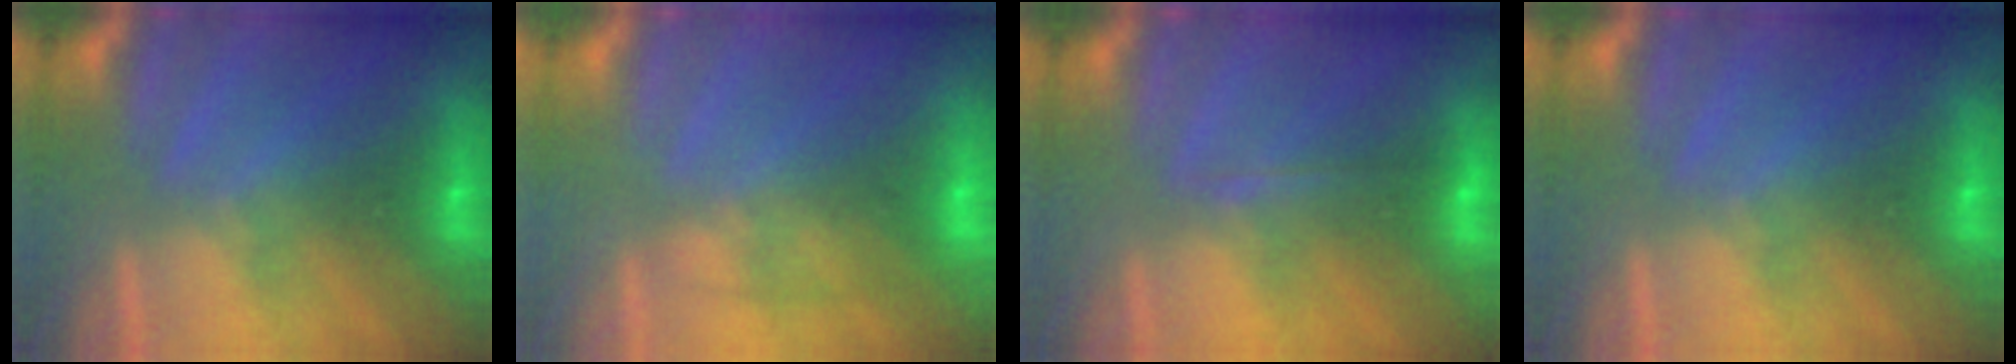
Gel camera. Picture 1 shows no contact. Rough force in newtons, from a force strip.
{"total": 1.6}
{"total": 1.9}
{"total": 0.0}